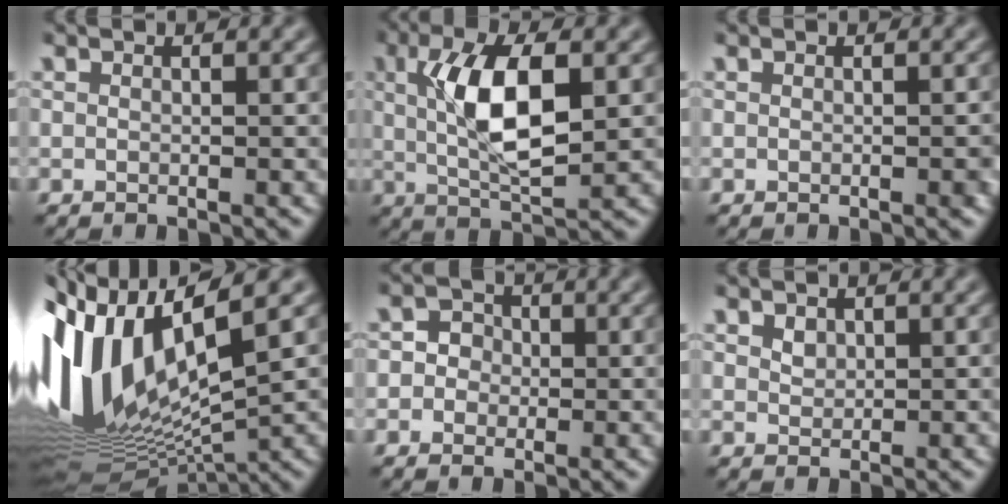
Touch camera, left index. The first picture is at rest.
{"total": 7.1, "force": [0.3, 2.6, 6.6], "torque": [-0.123, 0.006, 0.012]}
{"total": 0.6, "force": [-0.4, 0.1, 0.4], "torque": [-0.003, 0.001, 0.000]}
{"total": 14.2, "force": [1.3, 5.3, 13.1], "torque": [-0.288, -0.001, 0.045]}
{"total": 1.8, "force": [-0.9, 1.5, 0.2], "torque": [0.018, 0.003, -0.018]}
{"total": 0.7, "force": [0.3, 0.6, 0.2], "torque": [-0.001, 0.003, 0.009]}